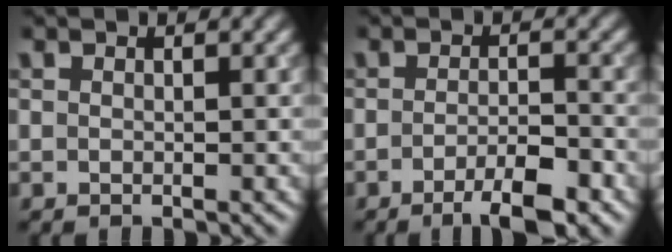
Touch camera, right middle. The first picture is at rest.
{"total": 4.2, "force": [-2.4, 0.9, 3.3], "torque": [-0.055, -0.002, -0.040]}